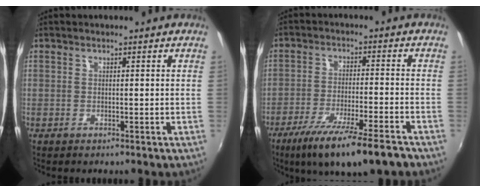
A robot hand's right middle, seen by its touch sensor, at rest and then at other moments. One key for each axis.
{"total": 14.4, "fx": -10.4, "fy": 1.9, "fz": 9.9, "tx": -0.190, "ty": -0.041, "tz": -0.168}